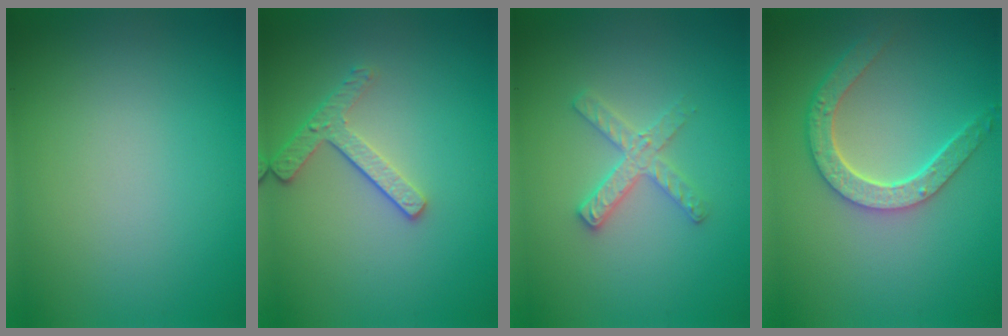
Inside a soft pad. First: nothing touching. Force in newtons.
{"total": 2.5, "press": 2.2, "slide": 1.1}
{"total": 2.6, "press": 2.5, "slide": 0.4}
{"total": 4.5, "press": 3.6, "slide": 2.7}